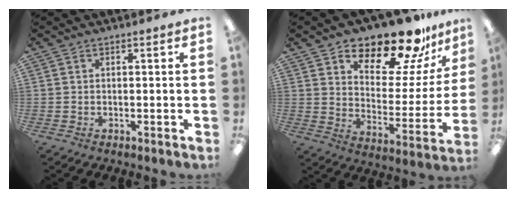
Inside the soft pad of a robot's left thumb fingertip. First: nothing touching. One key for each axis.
{"total": 18.4, "fx": 15.7, "fy": 6.1, "fz": 7.4, "tx": -0.114, "ty": -0.125, "tz": 0.268}